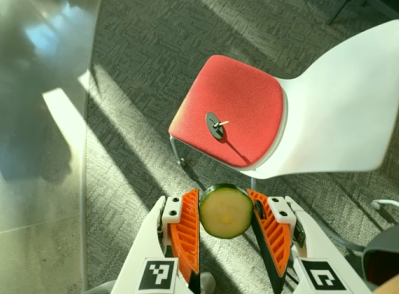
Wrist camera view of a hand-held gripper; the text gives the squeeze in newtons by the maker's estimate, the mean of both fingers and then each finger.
{"total": 7.6, "left": 8.0, "right": 7.3}